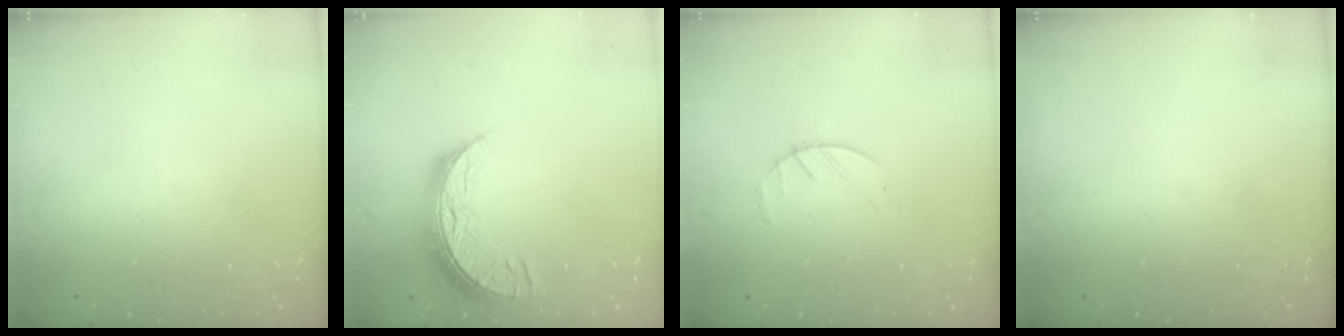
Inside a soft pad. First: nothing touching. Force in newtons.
{"total": 10.5, "press": 10.4, "slide": 0.9}
{"total": 2.4, "press": 2.3, "slide": 0.3}
{"total": 0.0}